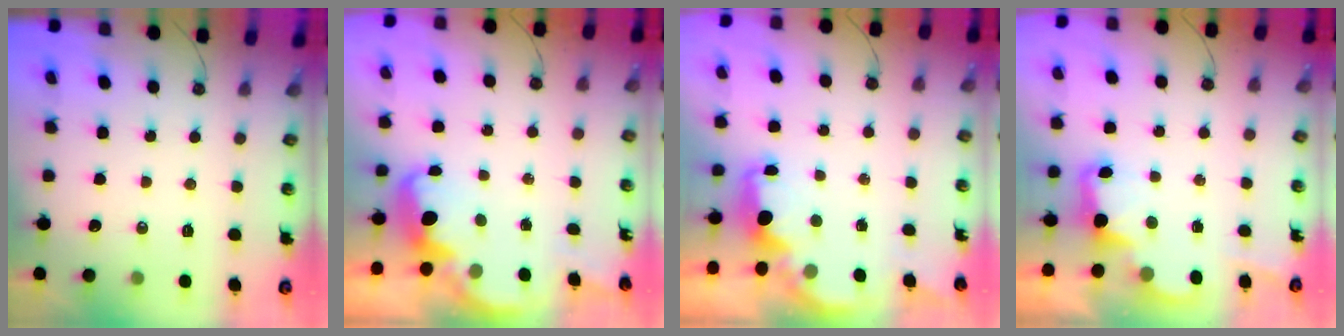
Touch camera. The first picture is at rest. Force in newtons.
{"total": 4.0, "press": 3.9, "slide": 0.8}
{"total": 2.3, "press": 2.1, "slide": 0.7}
{"total": 3.2, "press": 3.1, "slide": 0.6}